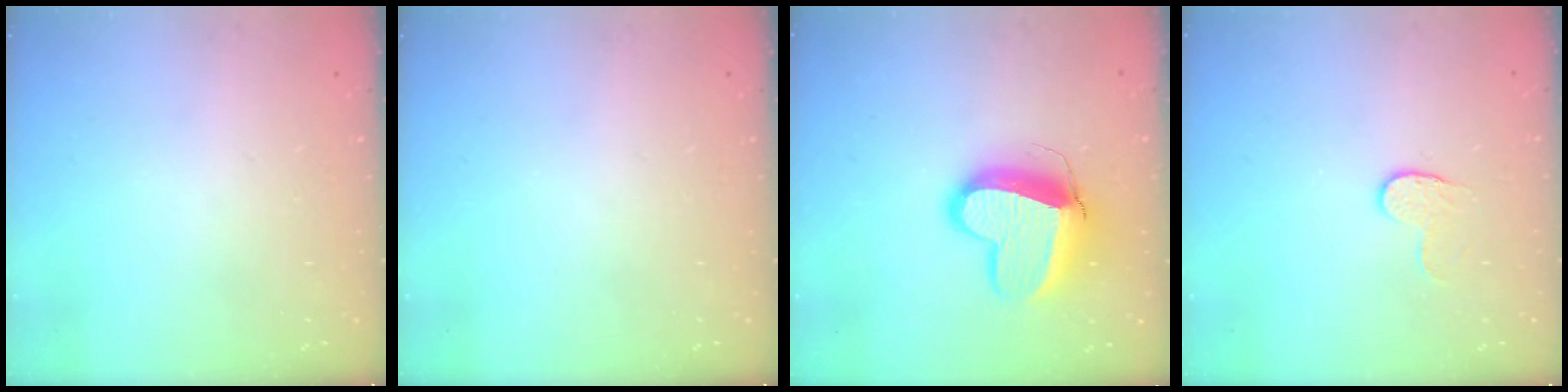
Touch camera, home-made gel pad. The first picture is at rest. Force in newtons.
{"total": 0.0}
{"total": 14.4, "press": 14.3, "slide": 1.6}
{"total": 4.1, "press": 4.1, "slide": 0.4}